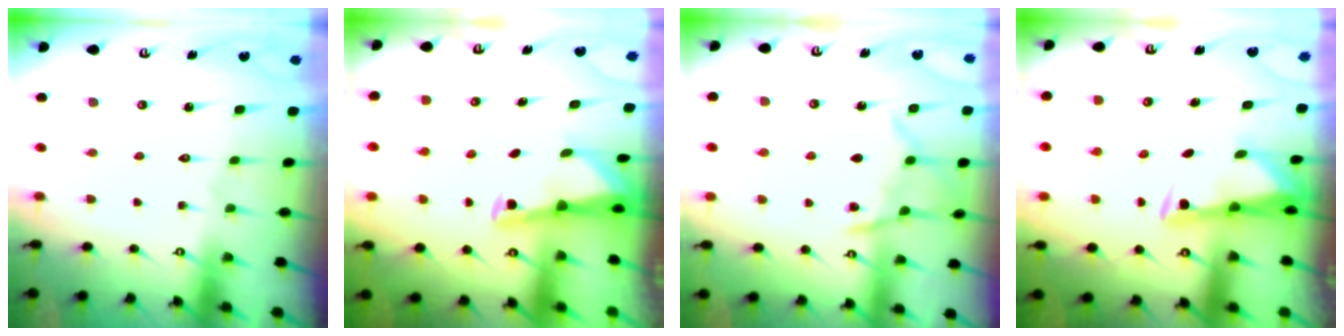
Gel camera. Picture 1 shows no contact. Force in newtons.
{"total": 2.9, "press": 2.8, "slide": 0.3}
{"total": 9.2, "press": 9.2, "slide": 0.3}
{"total": 3.3, "press": 3.2, "slide": 0.9}